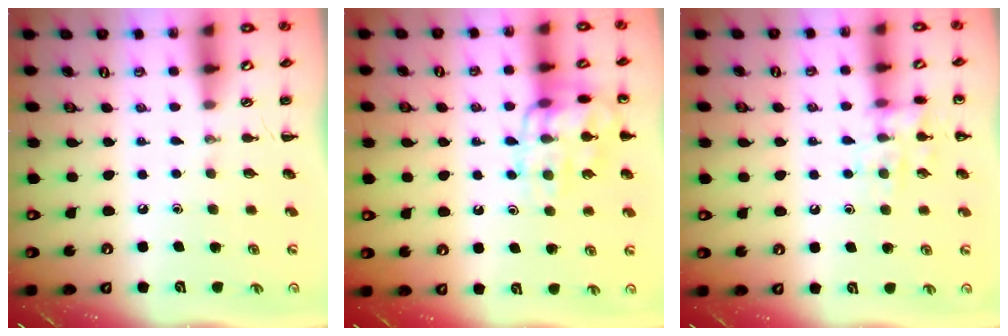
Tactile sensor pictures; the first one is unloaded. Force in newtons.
{"total": 14.7, "press": 14.6, "slide": 1.1}
{"total": 11.5, "press": 11.4, "slide": 0.6}